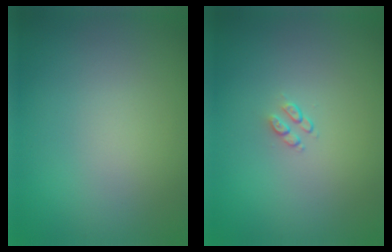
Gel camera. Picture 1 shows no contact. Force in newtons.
{"total": 0.9, "press": 0.6, "slide": 0.7}